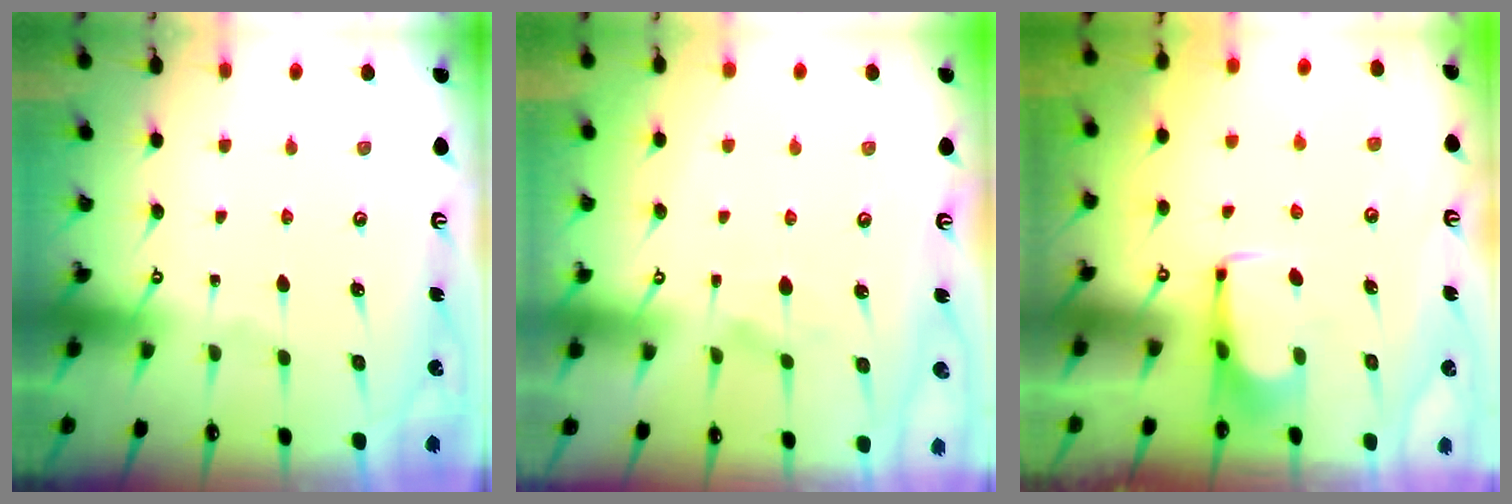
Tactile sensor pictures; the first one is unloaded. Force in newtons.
{"total": 2.9, "press": 2.8, "slide": 1.0}
{"total": 1.7, "press": 1.6, "slide": 0.5}